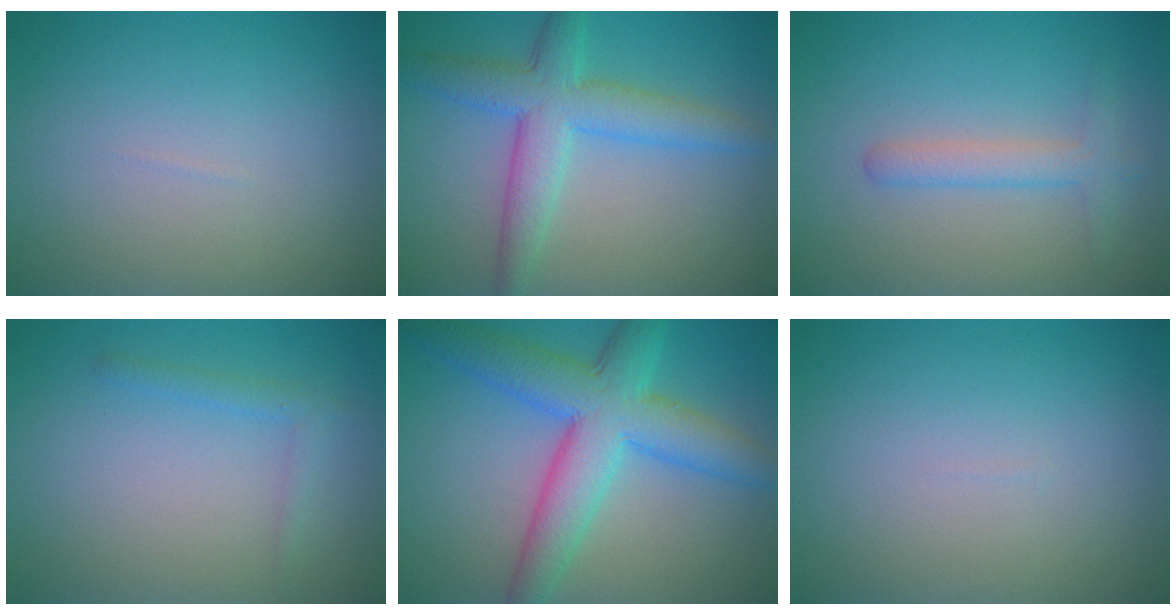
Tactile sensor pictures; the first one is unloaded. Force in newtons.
{"total": 5.5, "press": 5.5, "slide": 0.0}
{"total": 2.2, "press": 2.2, "slide": 0.1}
{"total": 1.3, "press": 1.3, "slide": 0.1}
{"total": 7.9, "press": 7.9, "slide": 0.3}
{"total": 0.0}